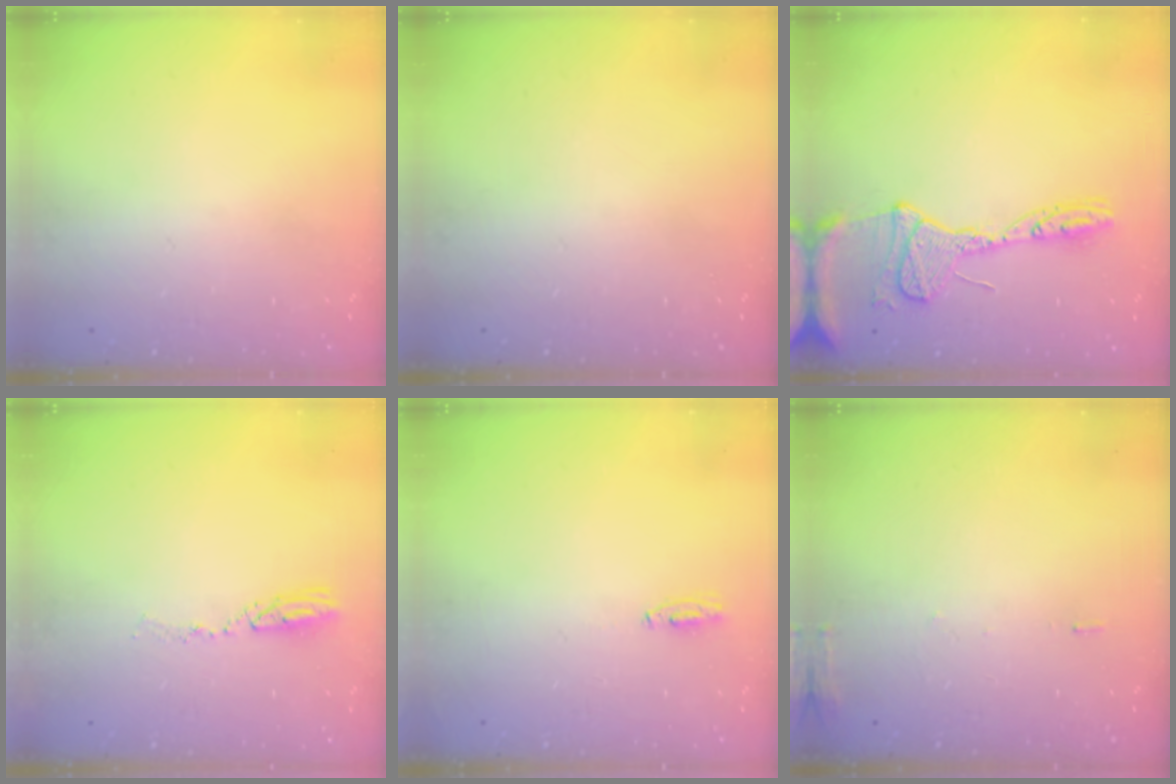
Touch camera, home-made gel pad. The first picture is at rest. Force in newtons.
{"total": 0.0}
{"total": 15.9, "press": 15.8, "slide": 1.6}
{"total": 5.4, "press": 5.3, "slide": 0.6}
{"total": 3.1, "press": 2.8, "slide": 1.3}
{"total": 5.9, "press": 5.7, "slide": 1.6}